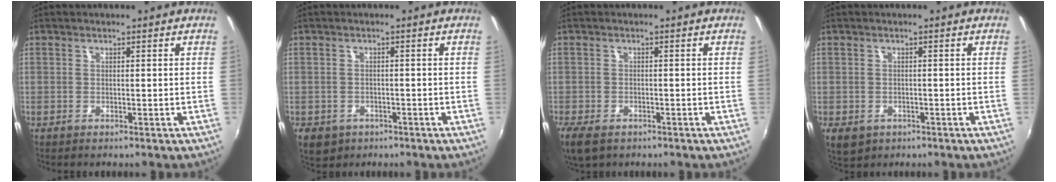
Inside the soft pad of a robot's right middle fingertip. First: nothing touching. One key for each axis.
{"total": 5.1, "fx": -2.4, "fy": 4.0, "fz": 2.1, "tx": -0.049, "ty": -0.012, "tz": -0.031}
{"total": 5.9, "fx": -3.9, "fy": 3.1, "fz": 3.3, "tx": -0.082, "ty": -0.024, "tz": -0.070}
{"total": 4.9, "fx": -2.1, "fy": 3.7, "fz": 2.5, "tx": -0.052, "ty": -0.017, "tz": -0.027}